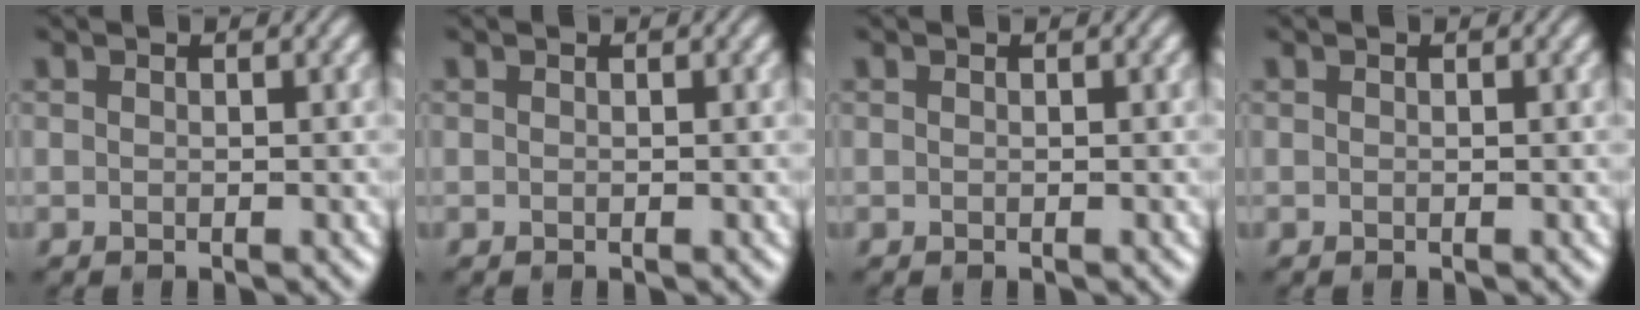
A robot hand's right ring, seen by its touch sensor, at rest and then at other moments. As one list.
[{"total": 0.0}, {"total": 0.0}, {"total": 0.0}]